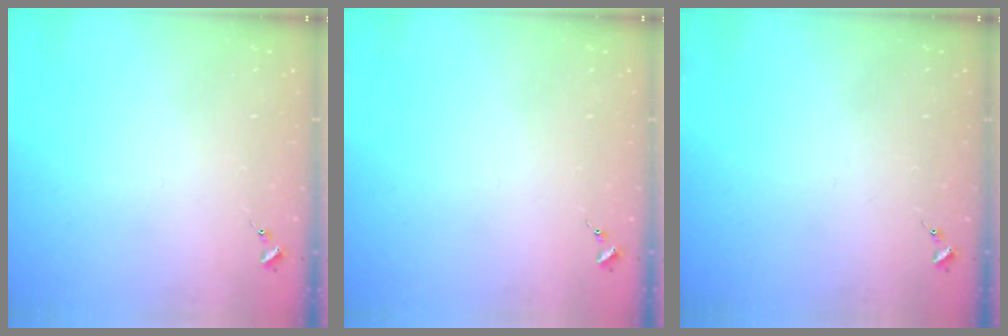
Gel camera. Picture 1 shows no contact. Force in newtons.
{"total": 0.0}
{"total": 0.0}